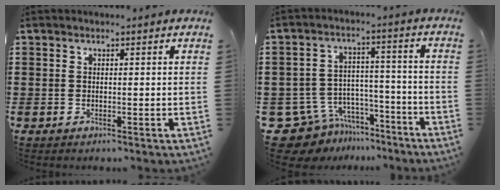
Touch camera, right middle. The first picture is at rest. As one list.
[{"total": 9.0, "force": [-7.9, 4.2, 1.2], "torque": [-0.047, 0.025, -0.155]}]